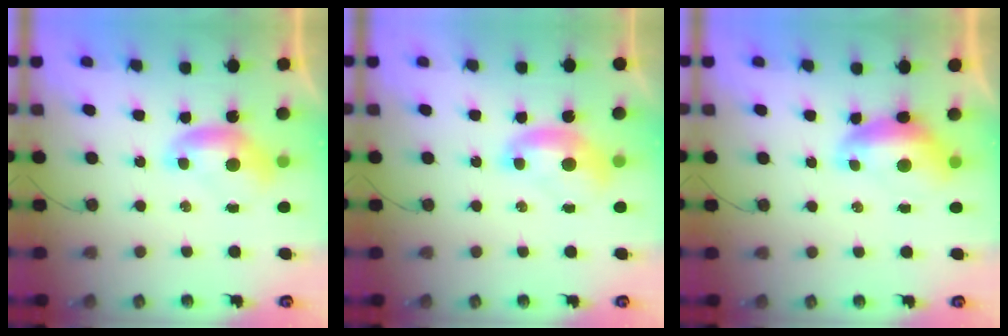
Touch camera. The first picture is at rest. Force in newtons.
{"total": 1.1, "press": 1.1, "slide": 0.1}
{"total": 1.2, "press": 1.1, "slide": 0.4}